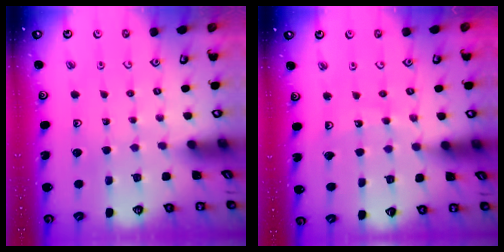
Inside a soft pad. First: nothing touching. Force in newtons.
{"total": 8.6, "press": 8.5, "slide": 1.1}